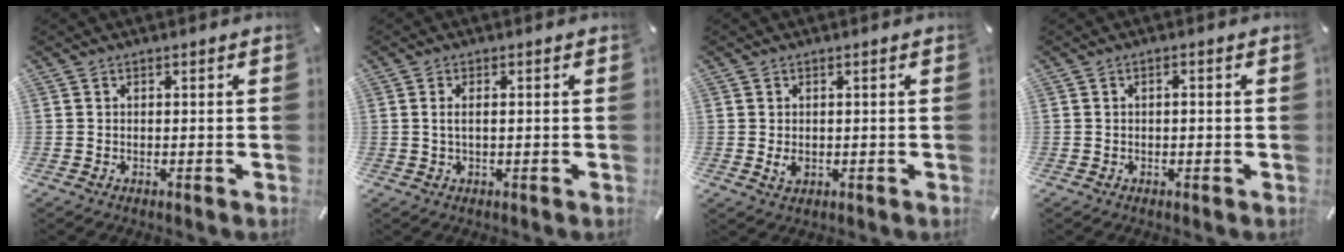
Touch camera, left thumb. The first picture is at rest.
{"total": 2.3, "force": [0.1, 0.8, 2.2], "torque": [-0.049, -0.002, -0.001]}
{"total": 2.0, "force": [-0.2, 1.3, 1.4], "torque": [-0.034, 0.000, -0.006]}
{"total": 1.1, "force": [-0.1, 0.5, 0.9], "torque": [-0.017, 0.002, -0.003]}